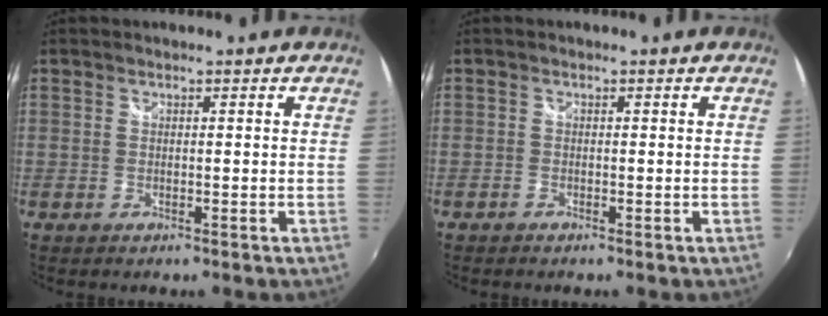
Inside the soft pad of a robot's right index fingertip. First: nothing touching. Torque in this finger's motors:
{"motor_torque": [0.11, -0.08, 0.06, 0.00]}